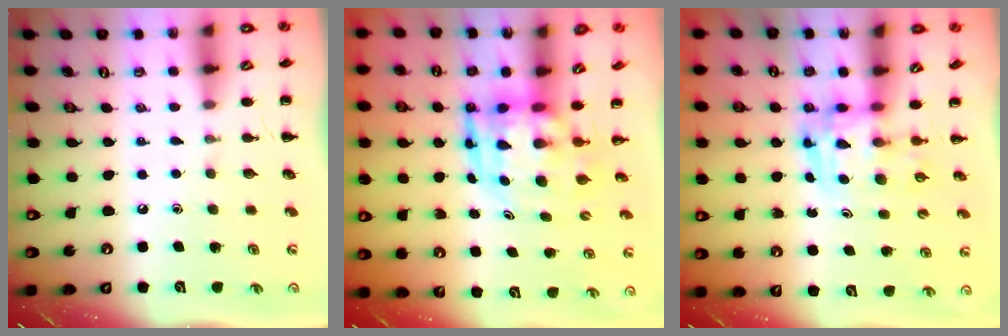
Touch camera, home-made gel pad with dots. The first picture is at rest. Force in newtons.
{"total": 5.8, "press": 5.5, "slide": 1.9}
{"total": 3.7, "press": 3.6, "slide": 0.7}